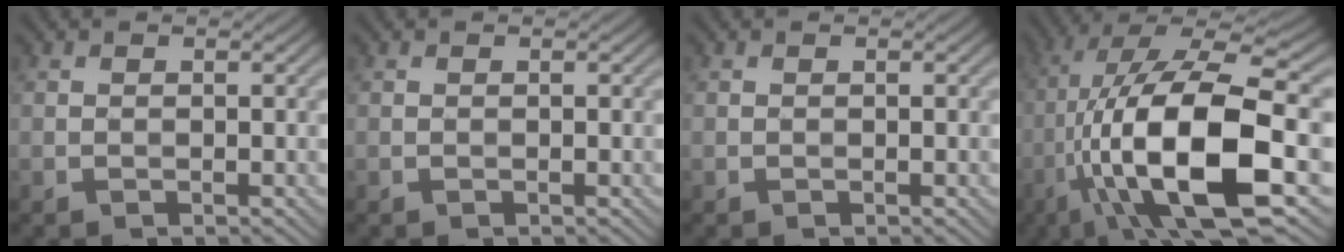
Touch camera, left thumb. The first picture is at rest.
{"total": 0.0}
{"total": 0.0}
{"total": 17.8, "force": [-4.5, 6.3, 16.1], "torque": [-0.320, 0.001, -0.069]}